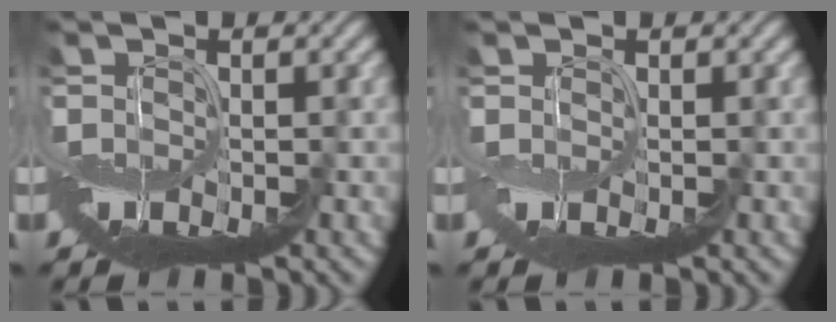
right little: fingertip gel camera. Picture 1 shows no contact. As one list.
[{"total": 0.6, "force": [0.6, -0.2, -0.1], "torque": [0.002, 0.001, 0.010]}]